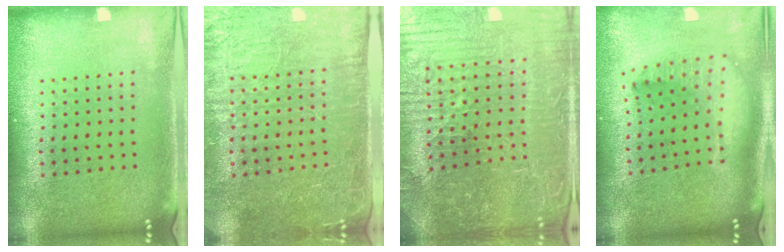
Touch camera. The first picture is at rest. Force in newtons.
{"total": 4.4, "press": 4.0, "slide": 1.9}
{"total": 5.5, "press": 5.3, "slide": 1.4}
{"total": 1.8, "press": 1.4, "slide": 1.0}